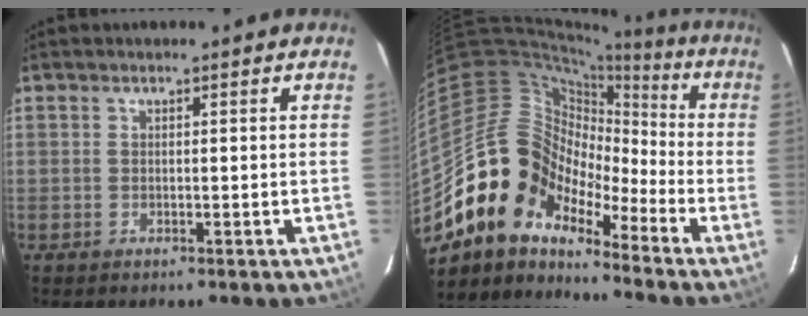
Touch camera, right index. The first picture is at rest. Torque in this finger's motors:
{"motor_torque": [1.07, -1.07, 0.69, 0.01]}